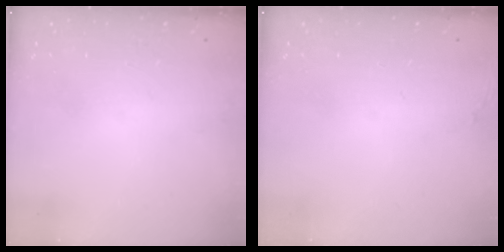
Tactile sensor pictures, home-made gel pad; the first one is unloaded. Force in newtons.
{"total": 7.0, "press": 4.6, "slide": 5.3}